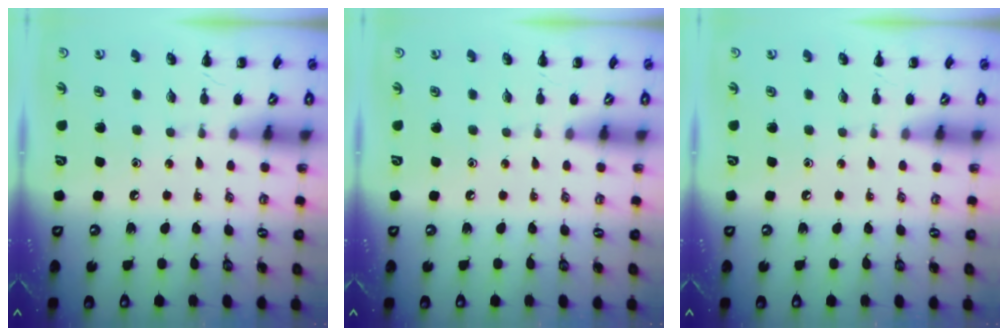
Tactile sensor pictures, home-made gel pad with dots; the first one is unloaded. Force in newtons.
{"total": 0.0}
{"total": 0.0}